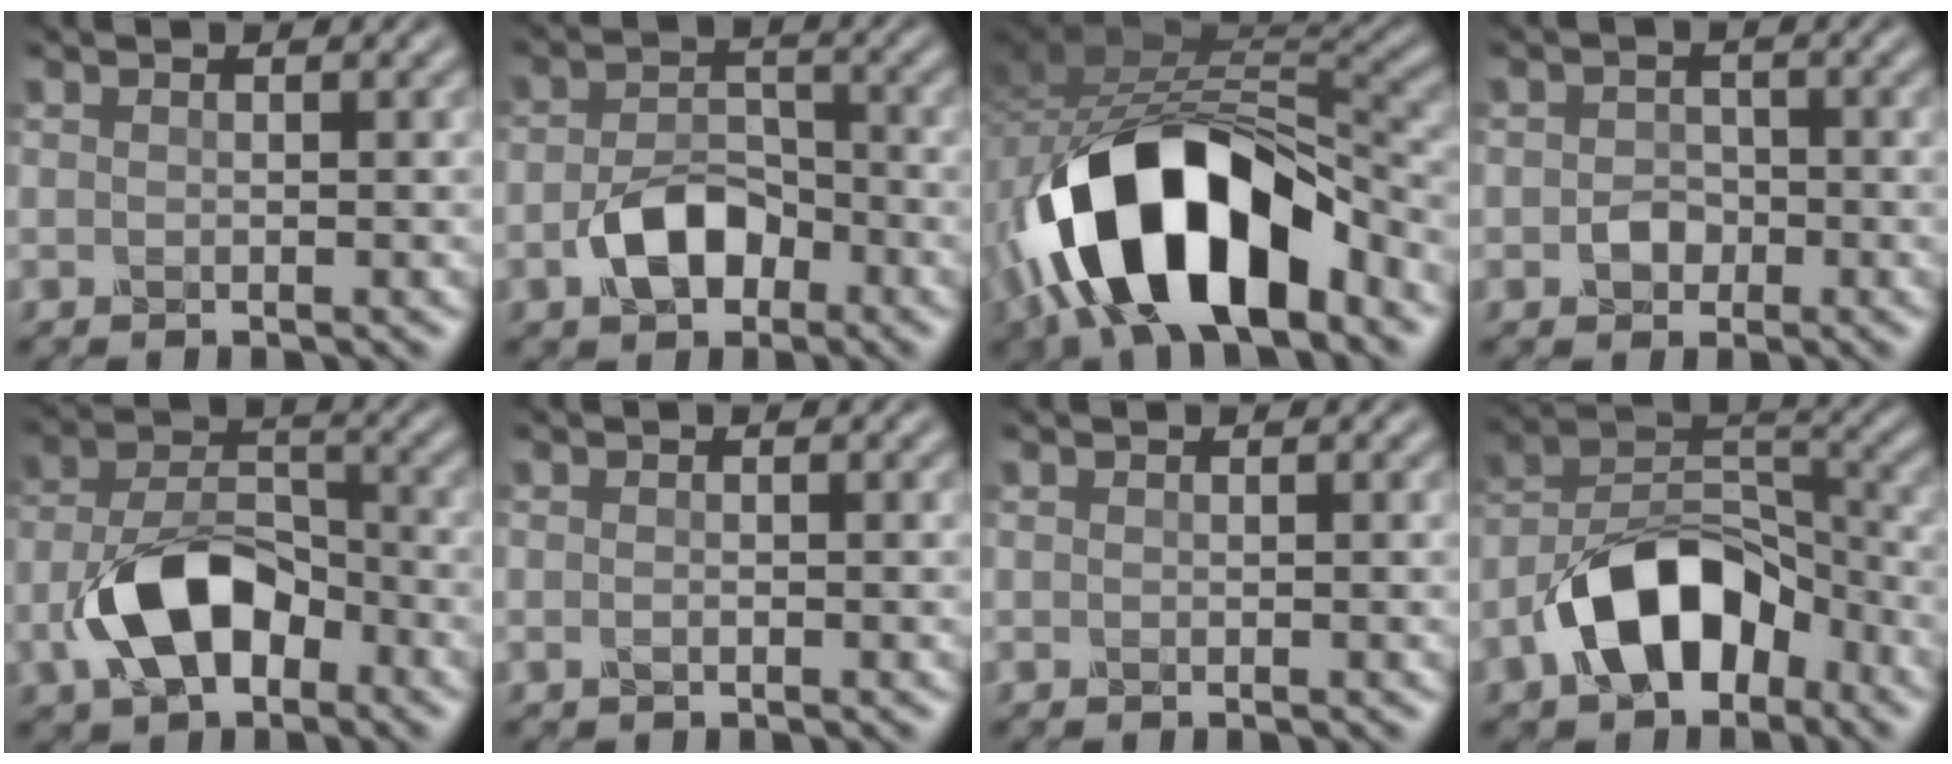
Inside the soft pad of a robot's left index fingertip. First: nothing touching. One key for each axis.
{"total": 4.0, "fx": -1.8, "fy": 2.8, "fz": 2.3, "tx": -0.047, "ty": 0.006, "tz": -0.037}
{"total": 13.5, "fx": -6.0, "fy": 6.8, "fz": 10.0, "tx": -0.169, "ty": 0.005, "tz": -0.107}
{"total": 1.4, "fx": -0.4, "fy": 1.4, "fz": 0.3, "tx": -0.006, "ty": 0.006, "tz": -0.015}
{"total": 7.1, "fx": -3.0, "fy": 4.3, "fz": 4.8, "tx": -0.098, "ty": 0.012, "tz": -0.060}
{"total": 0.0}
{"total": 0.0}
{"total": 8.4, "fx": -4.5, "fy": 5.1, "fz": 4.8, "tx": -0.080, "ty": 0.020, "tz": -0.094}